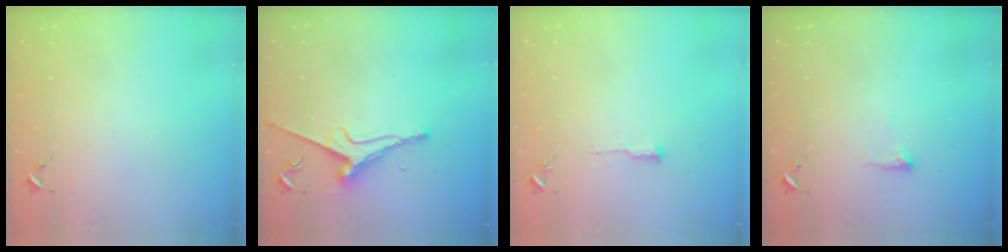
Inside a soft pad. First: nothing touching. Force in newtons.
{"total": 8.0, "press": 7.9, "slide": 1.2}
{"total": 4.6, "press": 4.6, "slide": 0.7}
{"total": 4.2, "press": 4.2, "slide": 0.7}